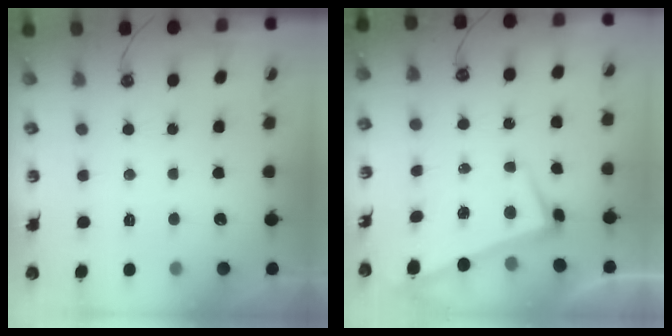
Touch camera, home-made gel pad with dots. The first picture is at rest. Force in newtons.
{"total": 1.9, "press": 1.0, "slide": 1.6}